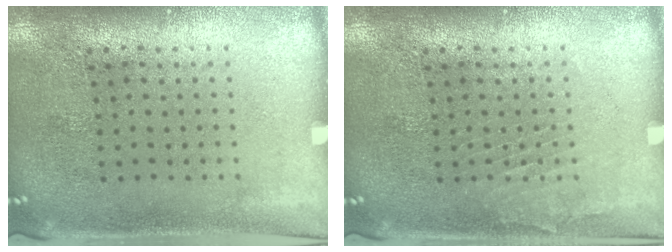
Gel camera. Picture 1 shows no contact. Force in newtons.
{"total": 1.0, "press": 1.0, "slide": 0.1}